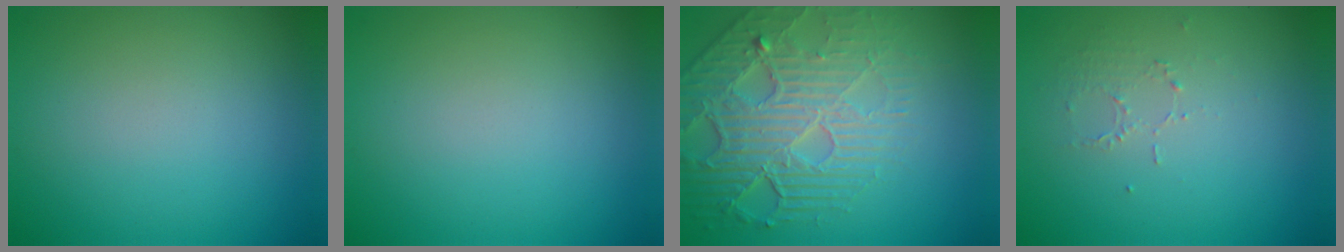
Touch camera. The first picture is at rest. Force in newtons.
{"total": 0.0}
{"total": 6.5, "press": 5.3, "slide": 3.9}
{"total": 1.0, "press": 0.5, "slide": 0.9}